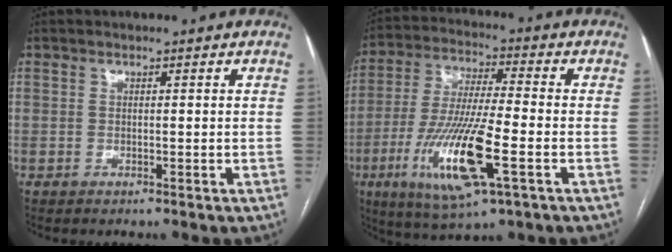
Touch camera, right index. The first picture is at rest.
{"total": 15.9, "force": [-5.4, 1.9, 14.9], "torque": [-0.303, -0.026, -0.093]}